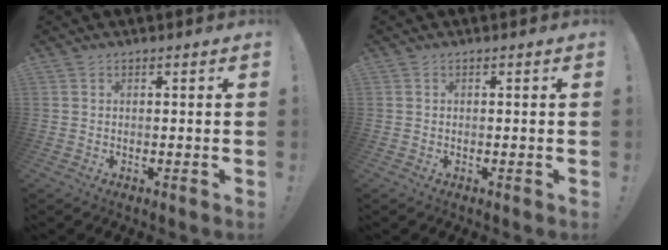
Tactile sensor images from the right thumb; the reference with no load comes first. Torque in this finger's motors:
{"motor_torque": [0.07, -0.05, -0.06, 0.17, 0.00]}